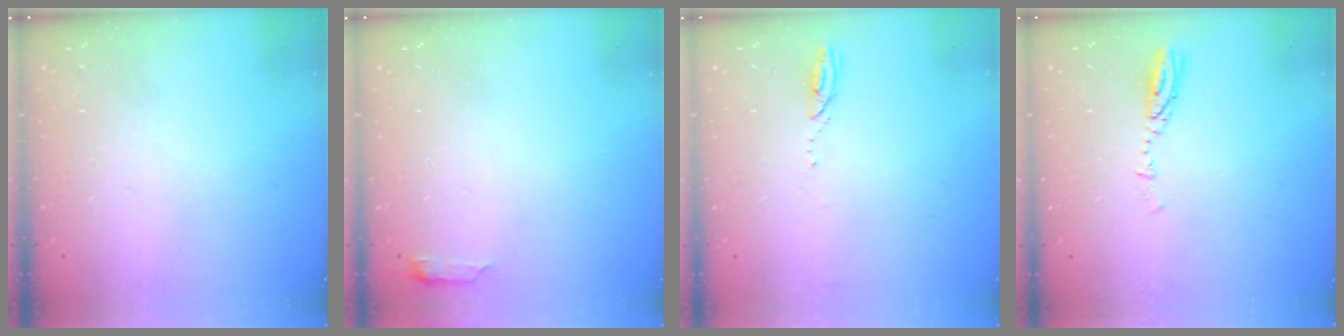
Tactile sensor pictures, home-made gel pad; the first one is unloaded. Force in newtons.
{"total": 2.9, "press": 2.8, "slide": 0.6}
{"total": 2.4, "press": 2.4, "slide": 0.3}
{"total": 3.6, "press": 3.5, "slide": 0.4}